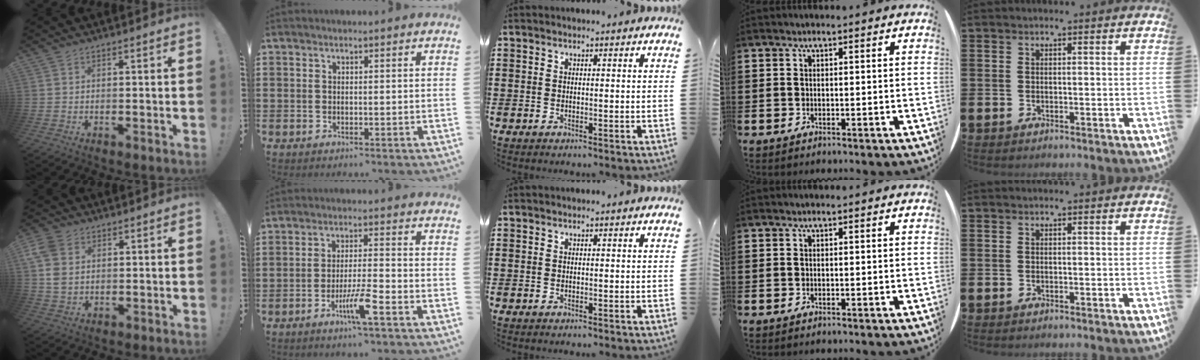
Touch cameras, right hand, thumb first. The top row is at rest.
{"thumb": {"total": 7.9, "force": [2.3, 6.0, 4.6], "torque": [-0.095, -0.004, 0.046]}, "index": {"total": 5.9, "force": [-3.2, 0.4, 5.0], "torque": [-0.100, -0.011, -0.060]}}